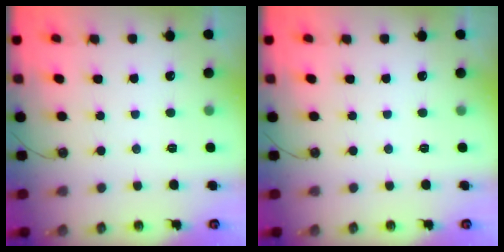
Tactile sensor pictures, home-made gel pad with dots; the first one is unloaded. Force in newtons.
{"total": 0.0}